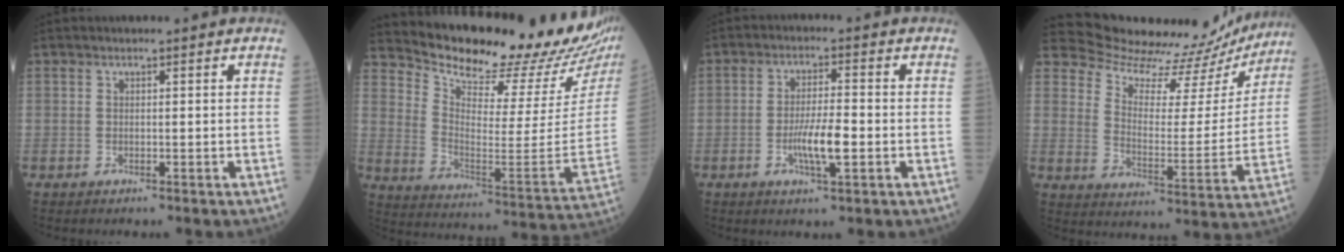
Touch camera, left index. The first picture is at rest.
{"total": 21.9, "force": [20.1, 1.6, 8.4], "torque": [-0.155, -0.107, 0.279]}
{"total": 5.7, "force": [-1.6, 0.8, 5.4], "torque": [-0.106, -0.005, -0.029]}
{"total": 20.2, "force": [19.6, 4.0, 2.4], "torque": [-0.033, -0.063, 0.248]}